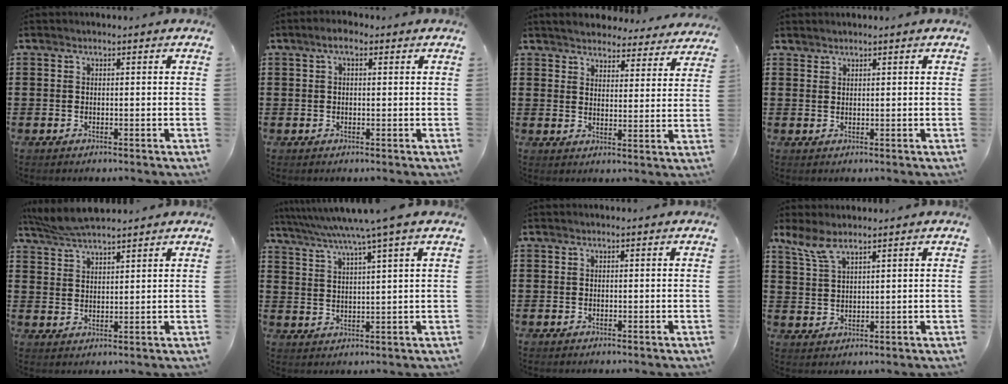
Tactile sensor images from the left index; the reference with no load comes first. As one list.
[{"total": 2.6, "force": [0.9, 1.0, 2.2], "torque": [-0.045, 0.008, 0.015]}, {"total": 4.3, "force": [4.2, 0.3, 0.3], "torque": [-0.020, -0.029, 0.071]}, {"total": 1.0, "force": [0.9, 0.2, 0.0], "torque": [-0.002, -0.001, 0.019]}, {"total": 4.9, "force": [4.7, 0.5, 1.4], "torque": [-0.042, -0.013, 0.088]}, {"total": 6.1, "force": [4.6, -1.1, 3.8], "torque": [-0.089, -0.025, 0.073]}, {"total": 0.0}, {"total": 5.0, "force": [3.8, 1.3, 3.0], "torque": [-0.069, -0.004, 0.069]}]